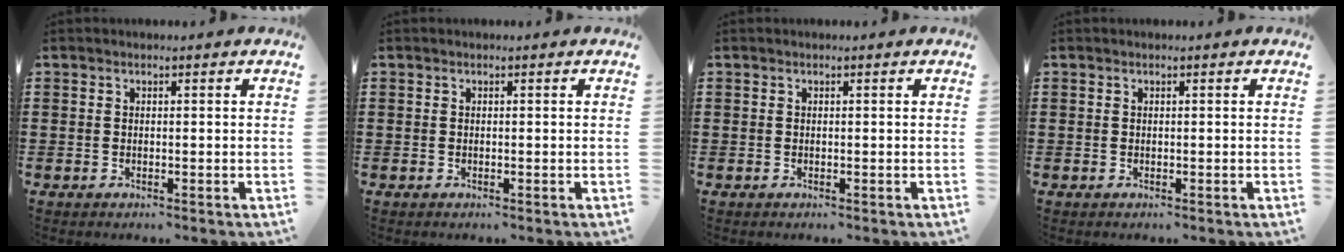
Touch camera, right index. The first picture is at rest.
{"total": 0.0}
{"total": 0.0}
{"total": 0.0}